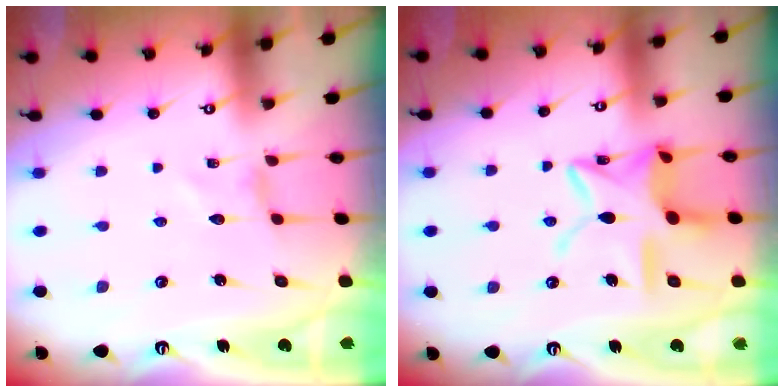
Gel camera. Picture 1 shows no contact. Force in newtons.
{"total": 15.0, "press": 15.0, "slide": 1.3}